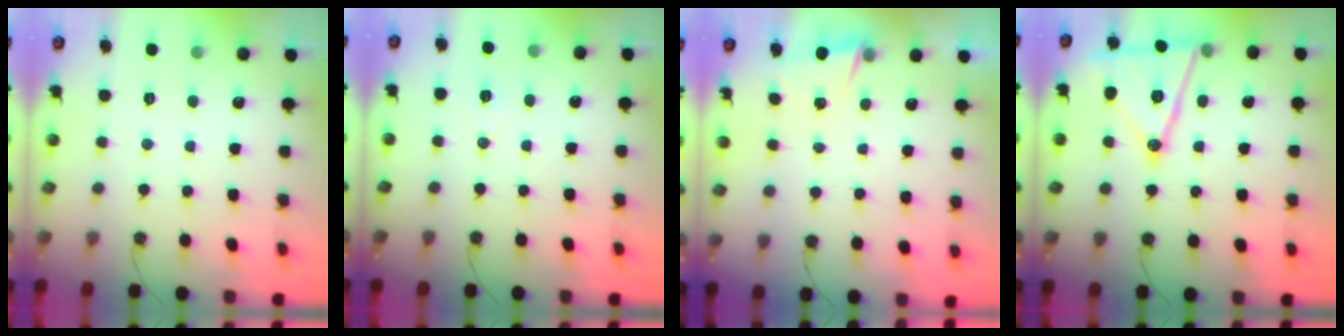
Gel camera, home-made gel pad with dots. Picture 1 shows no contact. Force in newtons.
{"total": 5.6, "press": 4.0, "slide": 3.9}
{"total": 2.4, "press": 2.2, "slide": 1.1}
{"total": 16.7, "press": 16.3, "slide": 3.5}